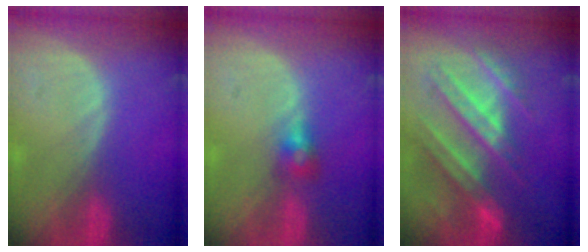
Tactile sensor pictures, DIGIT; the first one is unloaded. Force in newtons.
{"total": 2.7, "press": 2.5, "slide": 0.9}
{"total": 10.1, "press": 9.5, "slide": 3.4}